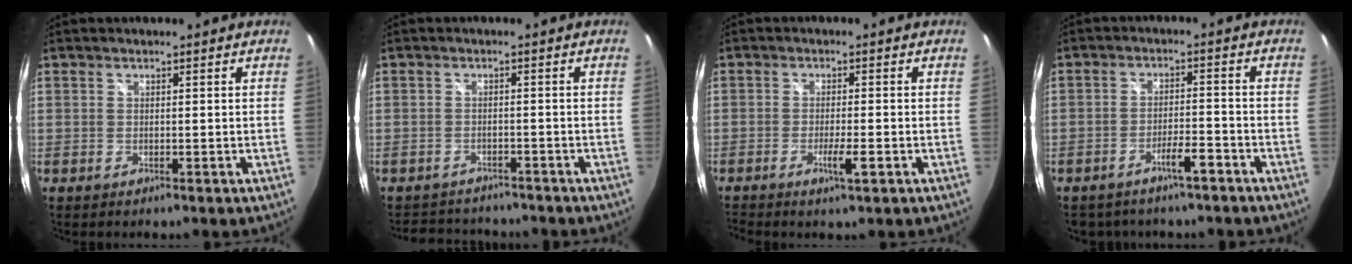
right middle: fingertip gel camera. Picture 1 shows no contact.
{"total": 8.2, "force": [-7.3, 3.2, 2.0], "torque": [-0.051, 0.003, -0.102]}
{"total": 4.0, "force": [-2.1, 0.3, 3.4], "torque": [-0.072, -0.007, -0.037]}
{"total": 5.1, "force": [-4.0, 1.9, 2.7], "torque": [-0.052, 0.006, -0.058]}